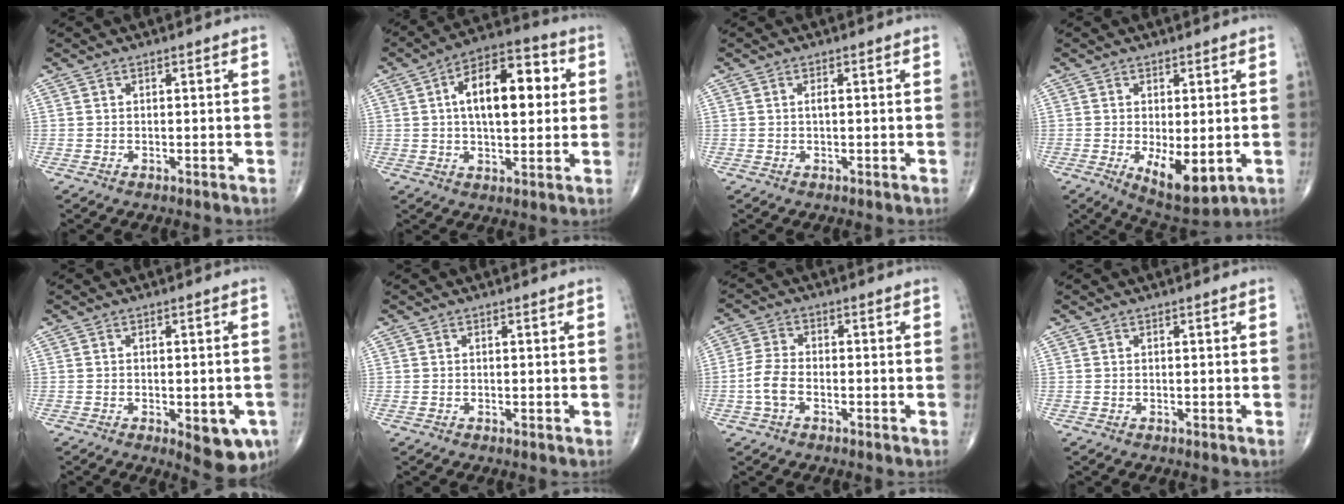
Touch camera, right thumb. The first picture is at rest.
{"total": 15.2, "force": [2.7, 7.6, 12.9], "torque": [-0.181, 0.018, 0.036]}
{"total": 0.8, "force": [0.1, 0.1, 0.7], "torque": [-0.017, -0.001, 0.001]}
{"total": 8.5, "force": [-1.7, 3.6, 7.6], "torque": [-0.109, -0.023, -0.014]}
{"total": 8.1, "force": [-3.0, 3.2, 6.8], "torque": [-0.066, -0.002, -0.028]}
{"total": 0.0}
{"total": 4.6, "force": [-1.5, 2.6, 3.4], "torque": [-0.079, 0.014, -0.033]}
{"total": 0.0}